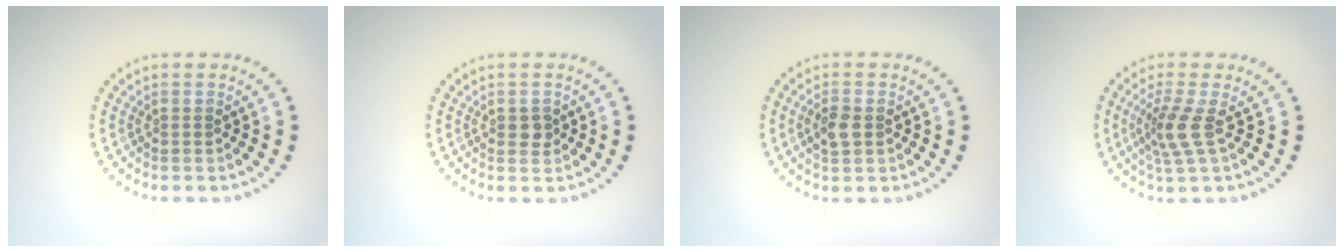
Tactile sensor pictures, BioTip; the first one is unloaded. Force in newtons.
{"total": 1.2, "press": 1.2, "slide": 0.2}
{"total": 1.9, "press": 1.9, "slide": 0.3}
{"total": 2.9, "press": 2.2, "slide": 2.0}